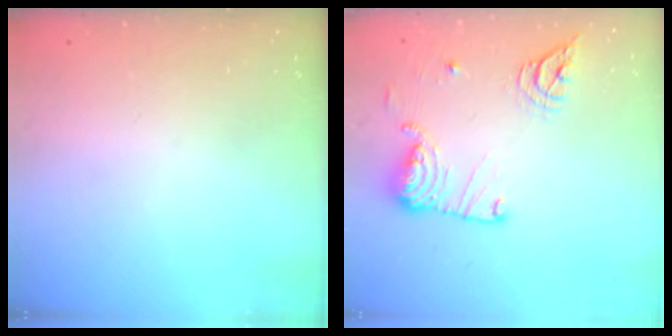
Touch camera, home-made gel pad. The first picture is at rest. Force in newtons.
{"total": 15.8, "press": 15.0, "slide": 4.9}